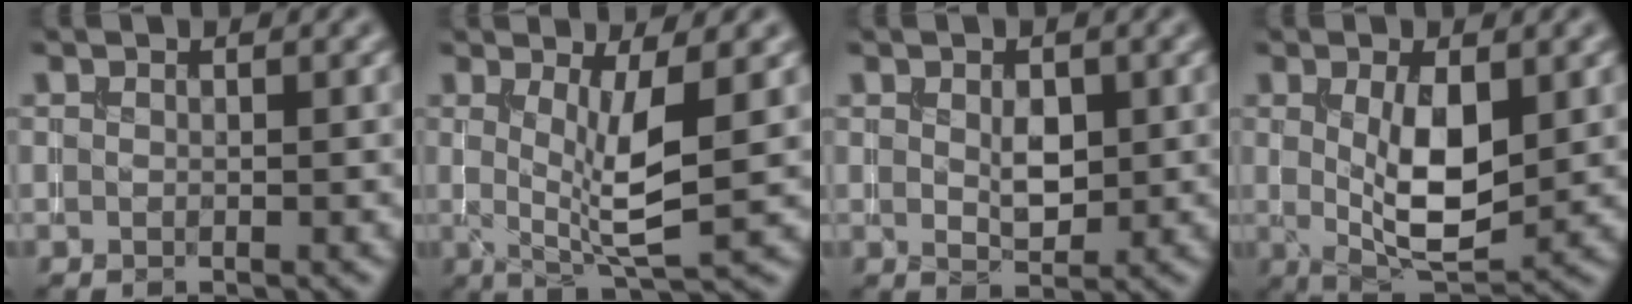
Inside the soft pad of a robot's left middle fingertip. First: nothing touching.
{"total": 5.0, "force": [0.4, 1.0, 4.9], "torque": [-0.085, -0.013, 0.011]}
{"total": 2.0, "force": [0.3, 1.2, 1.6], "torque": [-0.032, -0.003, 0.011]}
{"total": 6.1, "force": [0.4, 2.4, 5.6], "torque": [-0.104, -0.009, 0.014]}